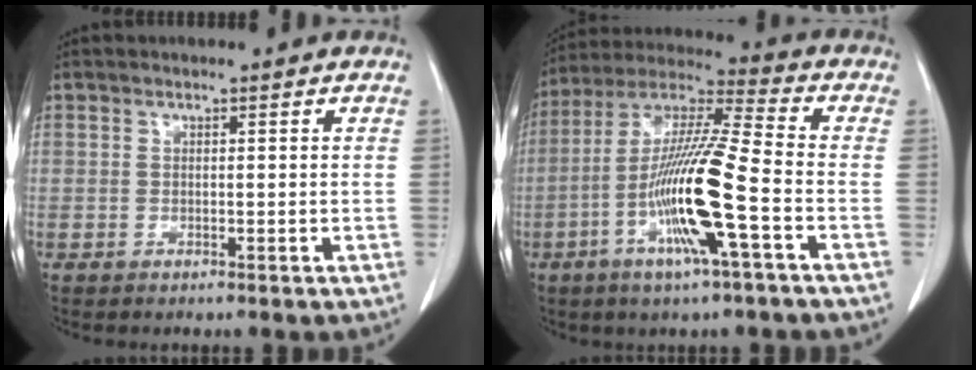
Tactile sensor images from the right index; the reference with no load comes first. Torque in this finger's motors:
{"motor_torque": [2.14, 0.00, 1.05, 0.21]}